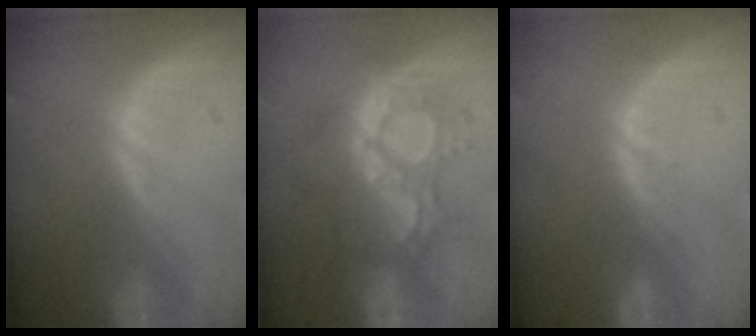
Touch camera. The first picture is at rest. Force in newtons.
{"total": 8.8, "press": 8.5, "slide": 2.3}
{"total": 1.3, "press": 1.3, "slide": 0.2}